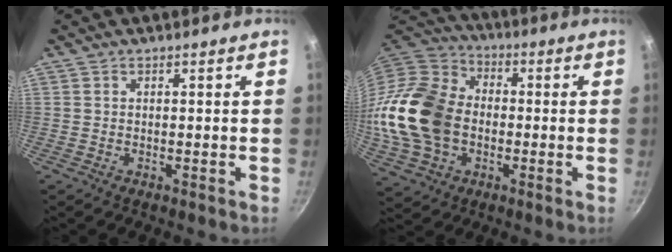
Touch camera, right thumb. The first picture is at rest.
{"total": 21.2, "force": [-2.1, 15.7, 14.0], "torque": [-0.270, 0.034, -0.038]}